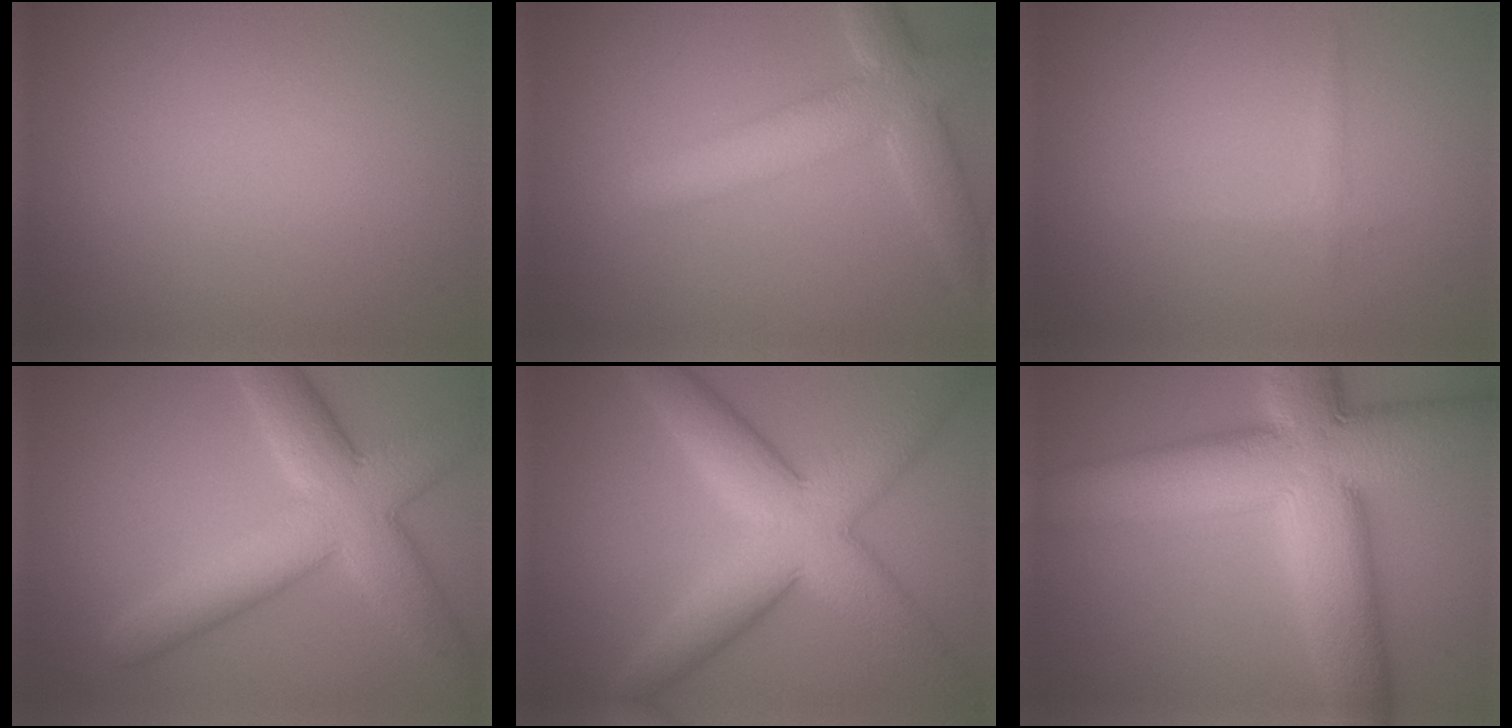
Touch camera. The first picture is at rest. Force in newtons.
{"total": 5.7, "press": 5.6, "slide": 0.7}
{"total": 0.7, "press": 0.7, "slide": 0.1}
{"total": 8.5, "press": 8.5, "slide": 0.3}
{"total": 8.7, "press": 8.7, "slide": 0.4}
{"total": 14.2, "press": 14.2, "slide": 1.2}